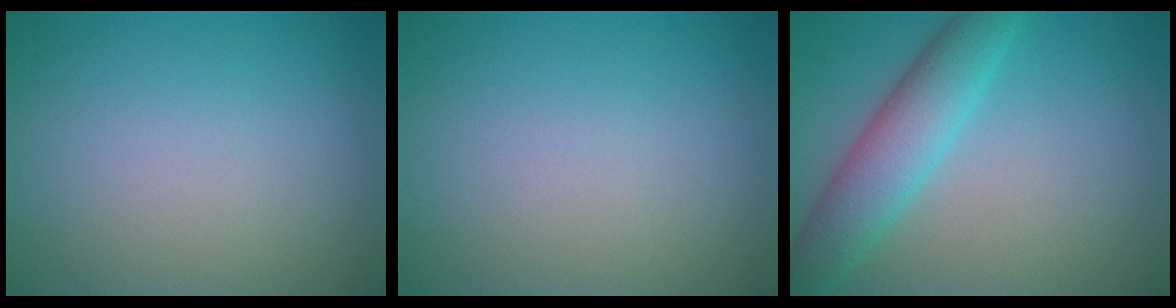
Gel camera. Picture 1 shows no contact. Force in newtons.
{"total": 0.0}
{"total": 5.4, "press": 5.4, "slide": 0.1}